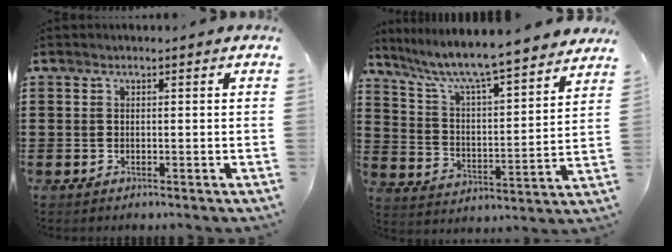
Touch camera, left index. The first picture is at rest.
{"total": 7.0, "force": [6.2, 0.0, 3.2], "torque": [-0.088, -0.053, 0.100]}